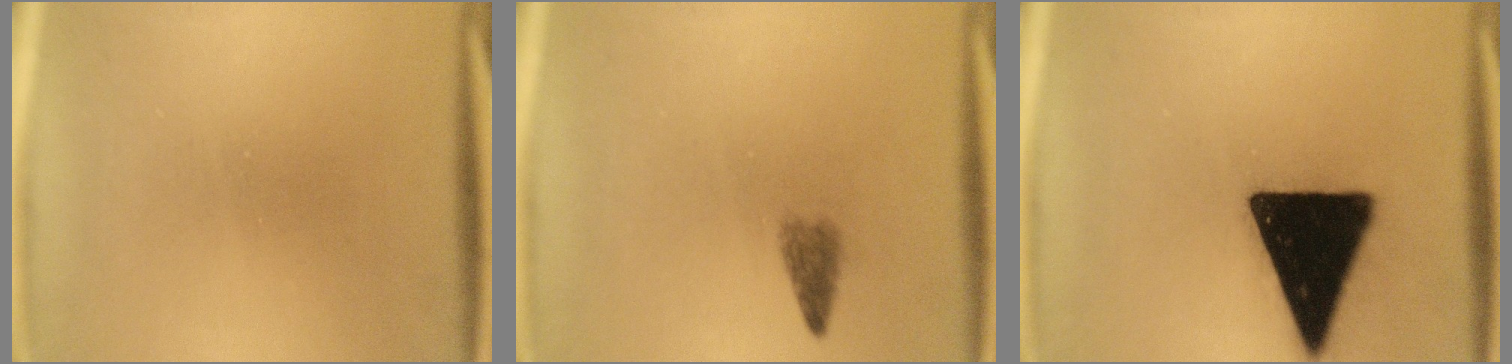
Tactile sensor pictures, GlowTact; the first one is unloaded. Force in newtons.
{"total": 2.2}
{"total": 22.2}